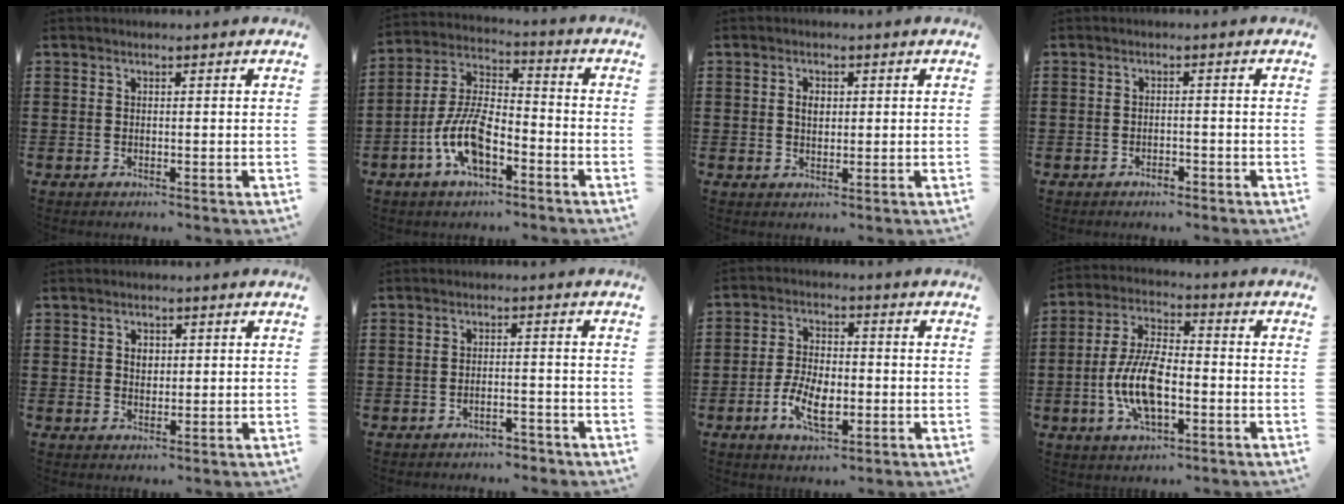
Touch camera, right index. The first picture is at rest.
{"total": 9.9, "force": [-4.7, 4.5, 7.4], "torque": [-0.178, -0.002, -0.092]}
{"total": 2.1, "force": [0.3, 1.3, 1.6], "torque": [-0.035, 0.008, 0.005]}
{"total": 1.4, "force": [-1.3, 0.3, 0.5], "torque": [-0.014, -0.004, -0.025]}
{"total": 1.7, "force": [0.4, 1.3, 1.0], "torque": [-0.022, 0.008, 0.007]}
{"total": 2.4, "force": [-2.4, 0.3, 0.5], "torque": [-0.015, 0.001, -0.049]}
{"total": 7.0, "force": [-2.5, 3.5, 5.5], "torque": [-0.121, 0.000, -0.049]}
{"total": 9.9, "force": [-2.6, 4.3, 8.6], "torque": [-0.200, -0.008, -0.053]}